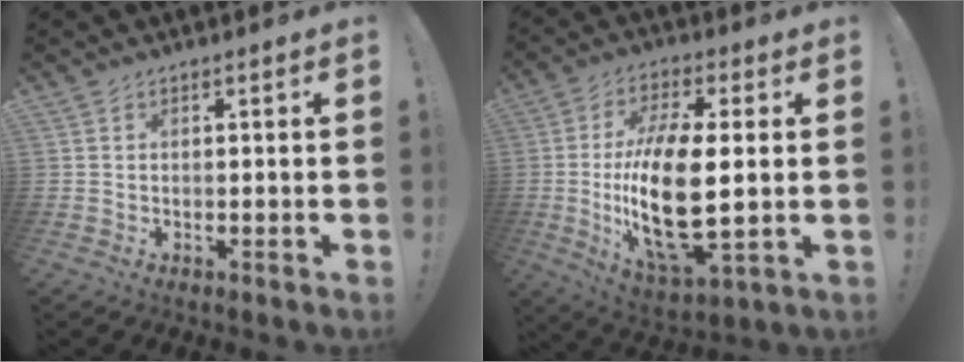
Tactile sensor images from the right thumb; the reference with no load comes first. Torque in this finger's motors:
{"motor_torque": [2.03, 2.98, 2.08, -0.27, 0.62]}